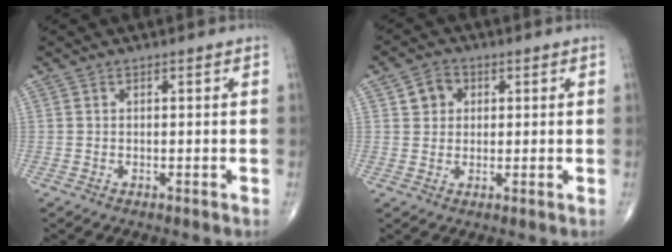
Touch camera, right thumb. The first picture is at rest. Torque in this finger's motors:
{"motor_torque": [-0.11, 0.11, 0.01, -0.01, 0.00]}